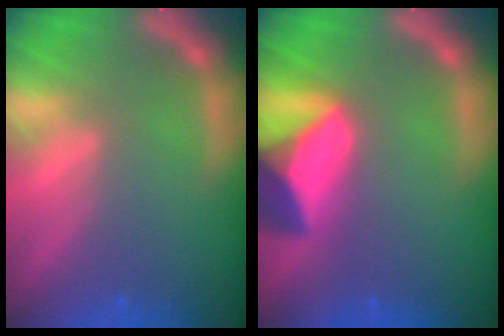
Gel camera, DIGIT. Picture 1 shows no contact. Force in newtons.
{"total": 9.4}